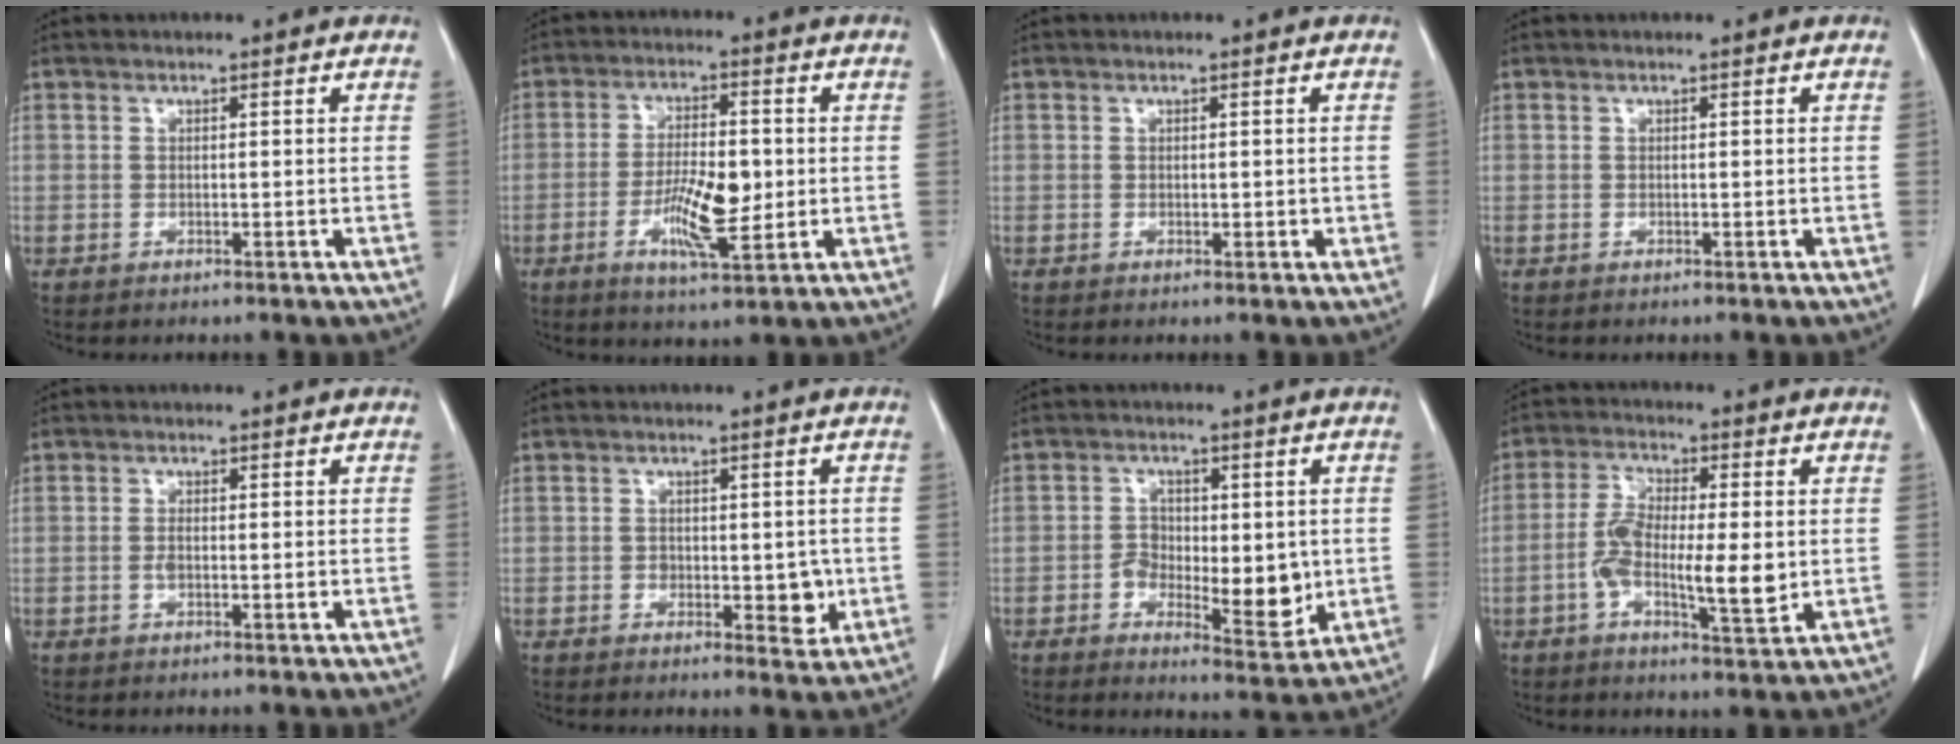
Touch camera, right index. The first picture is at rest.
{"total": 9.0, "force": [-1.6, 2.3, 8.5], "torque": [-0.157, -0.006, -0.026]}
{"total": 1.1, "force": [-0.1, 0.7, 0.9], "torque": [-0.010, -0.002, 0.002]}
{"total": 0.0}
{"total": 1.9, "force": [-0.3, 0.8, 1.7], "torque": [-0.037, -0.001, -0.004]}
{"total": 5.0, "force": [-0.9, 2.8, 4.0], "torque": [-0.041, -0.002, -0.007]}
{"total": 8.8, "force": [-1.2, 4.6, 7.4], "torque": [-0.094, -0.003, -0.011]}
{"total": 10.1, "force": [-1.3, 2.8, 9.6], "torque": [-0.175, -0.004, -0.024]}